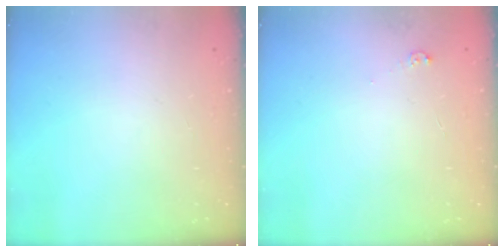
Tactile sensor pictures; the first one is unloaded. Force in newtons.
{"total": 3.0, "press": 3.0, "slide": 0.4}